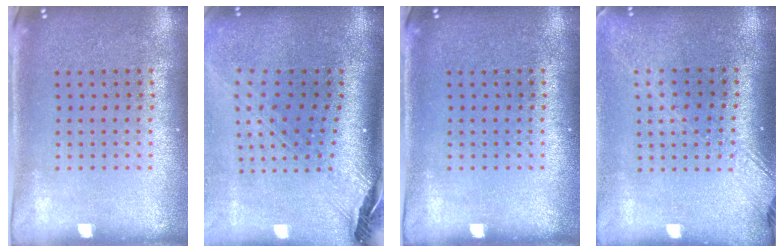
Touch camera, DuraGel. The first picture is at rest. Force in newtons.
{"total": 3.0, "press": 2.1, "slide": 2.2}
{"total": 0.0}
{"total": 1.8, "press": 1.4, "slide": 1.0}